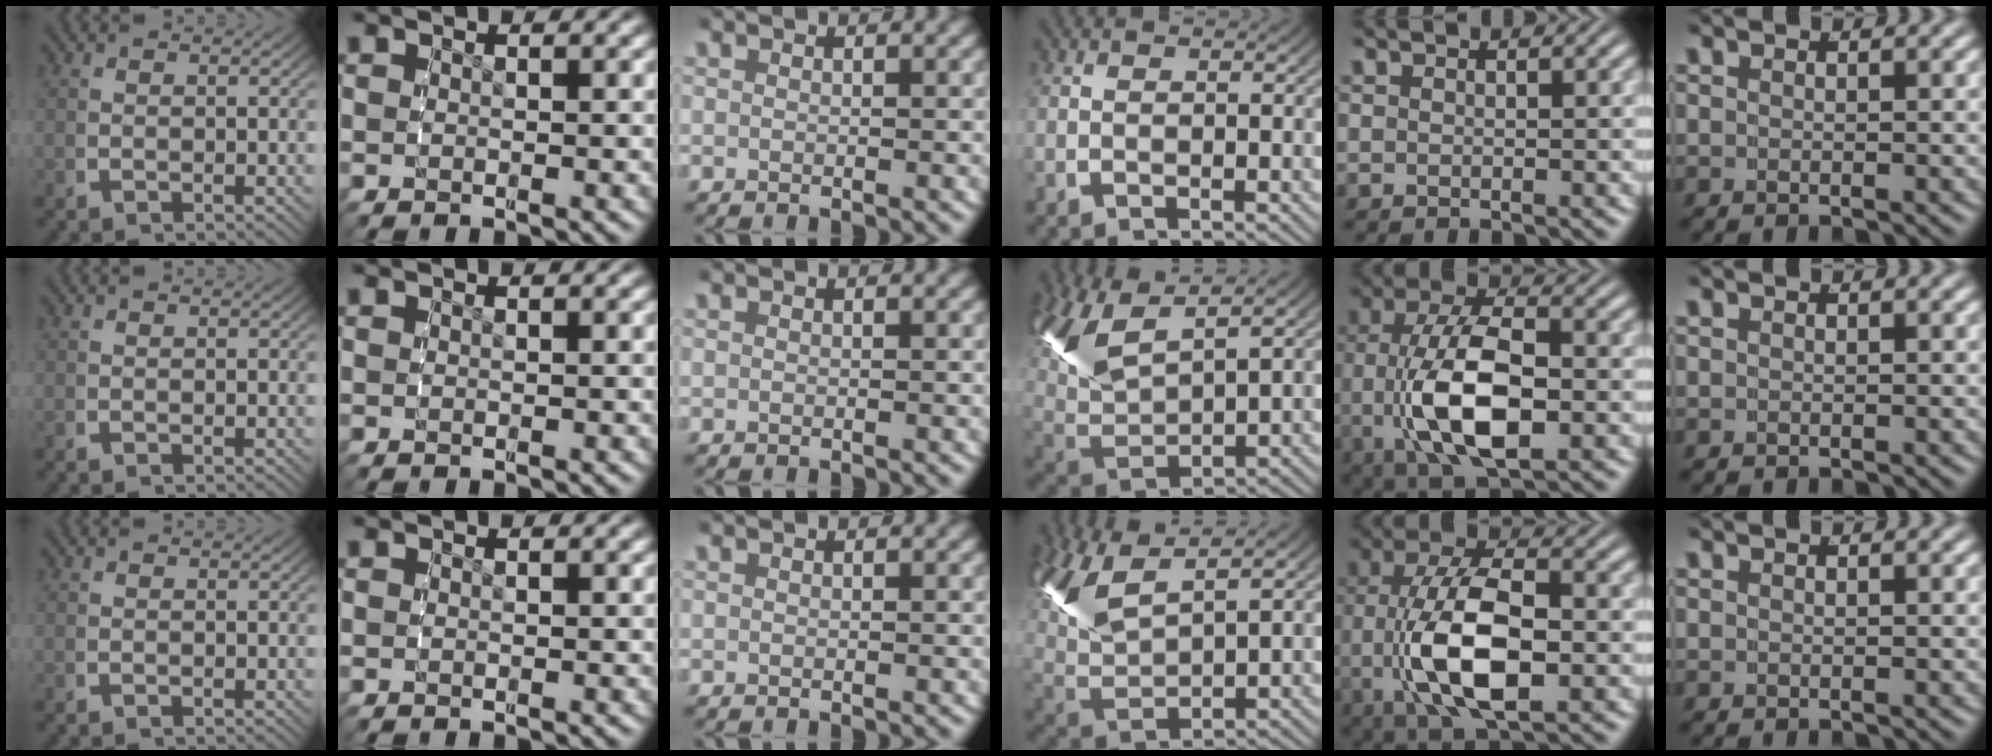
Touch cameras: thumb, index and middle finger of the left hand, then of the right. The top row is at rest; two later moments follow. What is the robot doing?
{"motion": "grasp_and_lifting", "object": "bottle cap"}